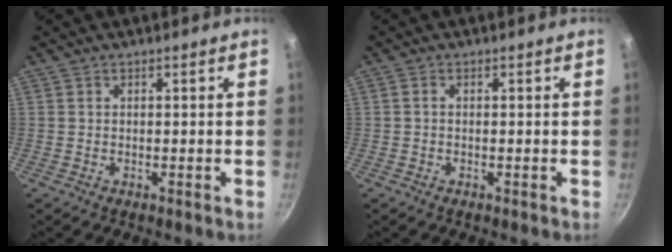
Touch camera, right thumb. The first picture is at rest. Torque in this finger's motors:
{"motor_torque": [0.18, -0.18, 0.30, 0.25, -0.03]}